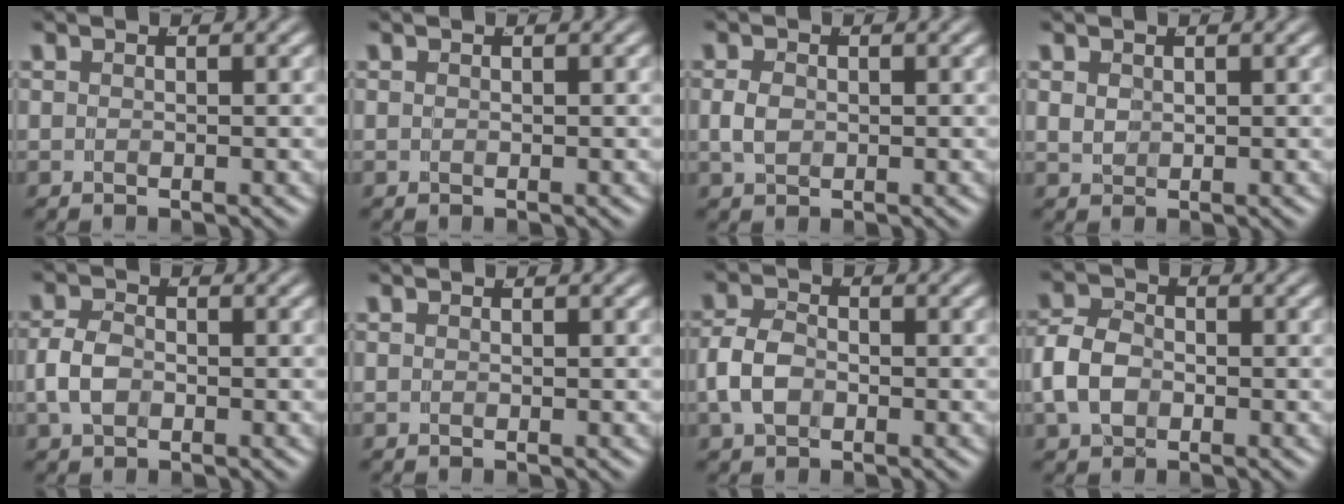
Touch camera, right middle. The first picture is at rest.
{"total": 0.0}
{"total": 1.3, "force": [-0.1, 0.8, 1.0], "torque": [-0.026, -0.008, 0.009]}
{"total": 1.4, "force": [0.5, 1.1, 0.7], "torque": [-0.024, -0.014, 0.023]}
{"total": 2.6, "force": [-0.5, 1.7, 1.9], "torque": [-0.046, -0.008, 0.000]}
{"total": 0.0}
{"total": 3.3, "force": [-0.6, 2.3, 2.2], "torque": [-0.055, -0.010, -0.001]}
{"total": 4.1, "force": [-0.6, 3.2, 2.5], "torque": [-0.059, -0.010, -0.004]}